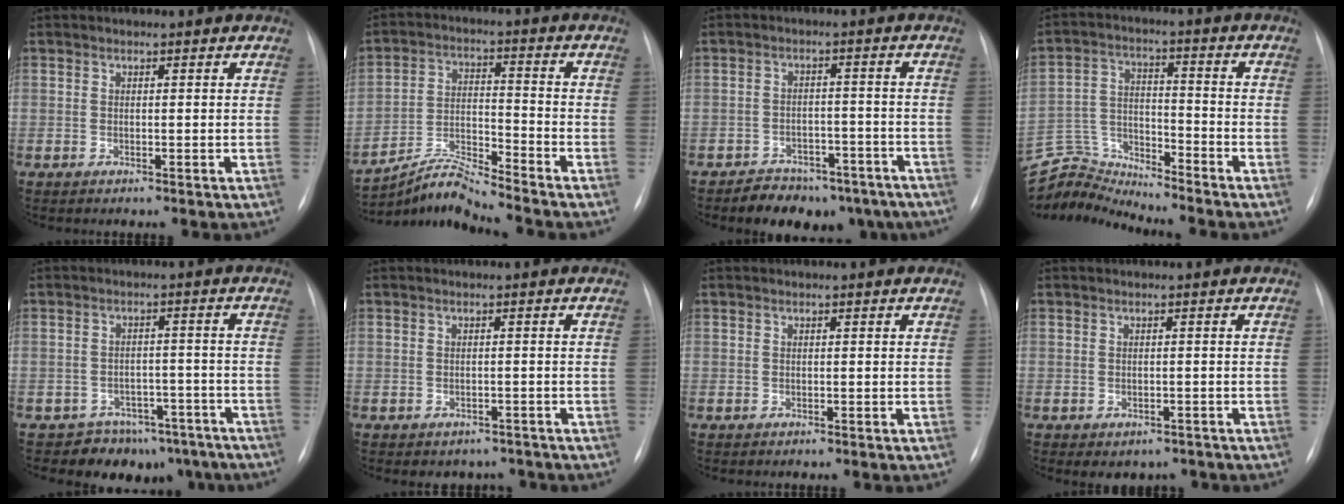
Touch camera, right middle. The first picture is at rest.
{"total": 7.6, "force": [-7.2, -1.6, 1.5], "torque": [-0.042, 0.005, -0.132]}
{"total": 11.5, "force": [-8.9, 6.2, 3.9], "torque": [-0.036, 0.022, -0.112]}
{"total": 9.2, "force": [-9.0, -0.7, -1.8], "torque": [0.027, 0.035, -0.170]}
{"total": 9.9, "force": [-7.7, 6.2, 0.8], "torque": [0.014, 0.036, -0.088]}
{"total": 3.5, "force": [-2.9, 2.0, 0.1], "torque": [0.002, 0.014, -0.034]}
{"total": 0.0}
{"total": 3.8, "force": [-2.9, 2.4, 0.9], "torque": [-0.004, 0.012, -0.031]}